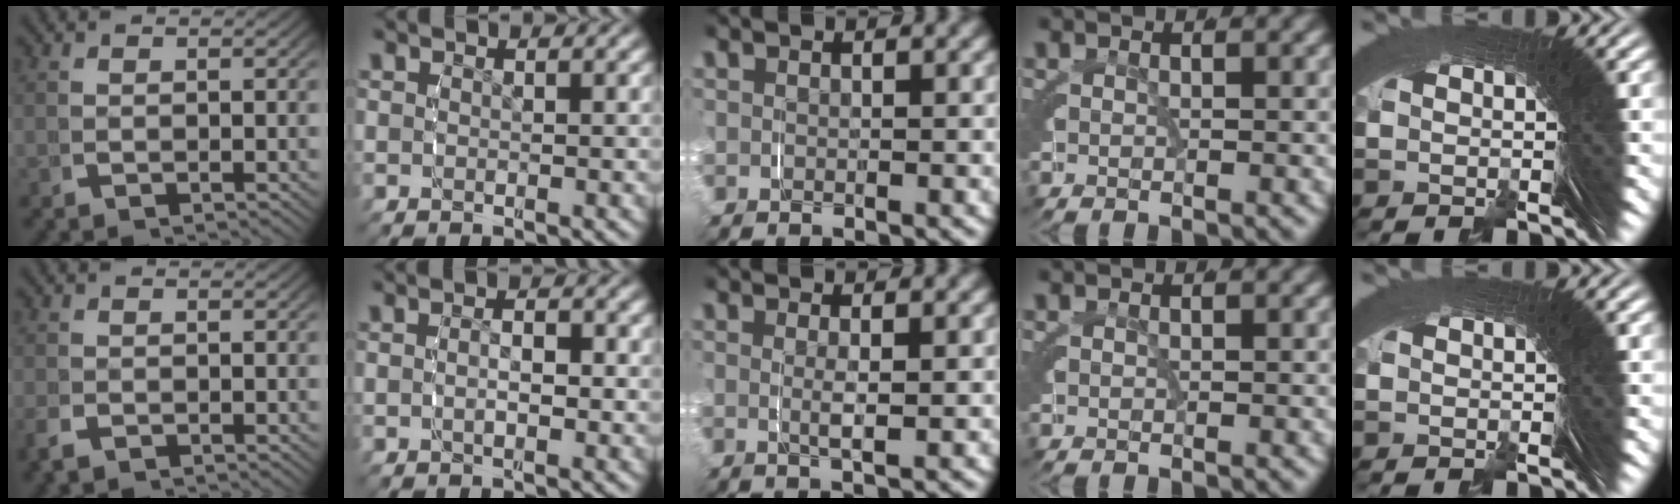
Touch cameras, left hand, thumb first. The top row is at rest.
{"thumb": {"total": 1.2, "force": [-0.9, 0.7, 0.5], "torque": [-0.012, -0.004, -0.015]}, "index": {"total": 1.6, "force": [-0.3, 0.6, 1.4], "torque": [-0.031, -0.003, -0.005]}, "middle": {"total": 1.5, "force": [0.2, -0.1, 1.4], "torque": [-0.029, -0.007, 0.008]}}